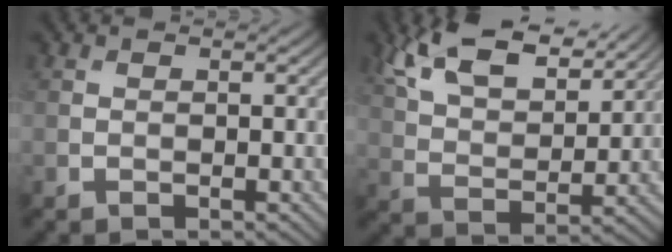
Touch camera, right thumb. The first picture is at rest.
{"total": 12.6, "force": [8.7, 4.9, 7.7], "torque": [-0.169, 0.010, 0.146]}